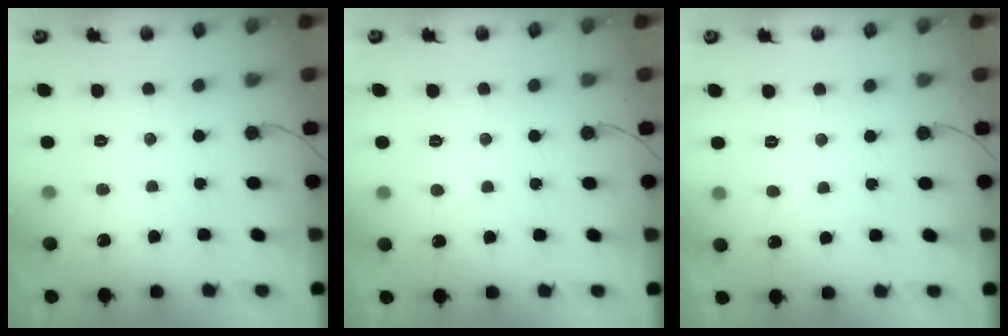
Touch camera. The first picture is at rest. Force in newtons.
{"total": 2.0, "press": 2.0, "slide": 0.2}
{"total": 2.7, "press": 2.7, "slide": 0.4}